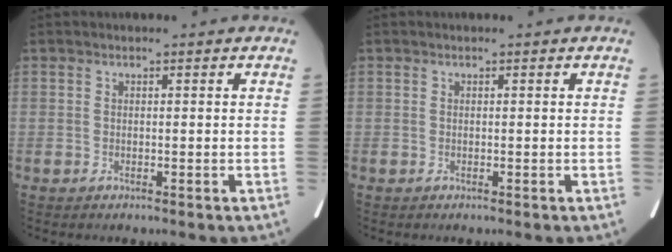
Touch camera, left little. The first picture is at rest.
{"total": 0.0}